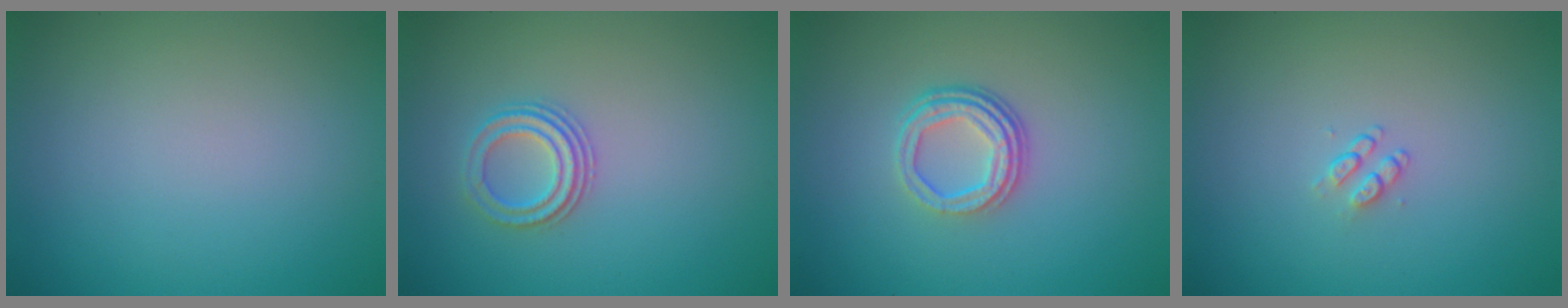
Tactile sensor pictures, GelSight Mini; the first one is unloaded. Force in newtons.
{"total": 2.6, "press": 2.3, "slide": 1.2}
{"total": 3.7, "press": 2.6, "slide": 2.5}
{"total": 1.1, "press": 0.7, "slide": 0.8}